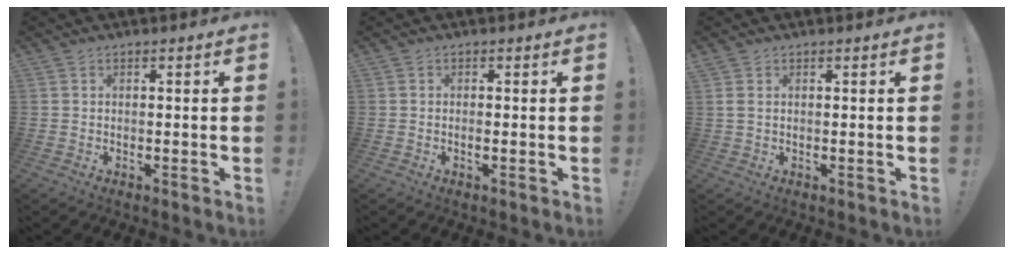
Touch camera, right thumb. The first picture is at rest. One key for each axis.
{"total": 1.0, "fx": -0.6, "fy": 0.3, "fz": 0.8, "tx": -0.018, "ty": 0.002, "tz": -0.009}
{"total": 1.2, "fx": 0.5, "fy": 0.5, "fz": 1.0, "tx": -0.016, "ty": -0.002, "tz": 0.008}